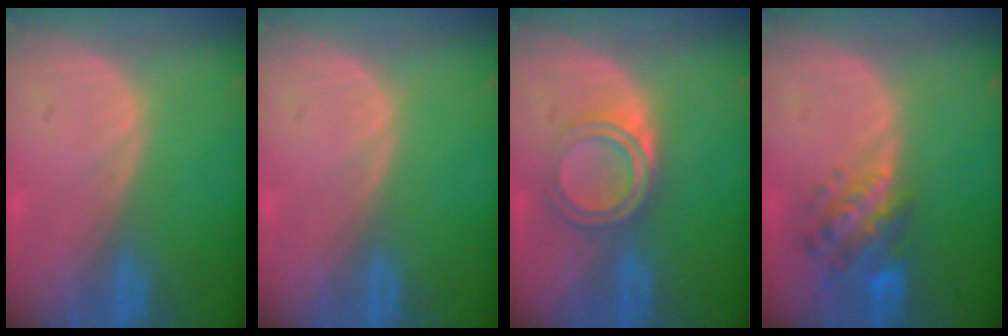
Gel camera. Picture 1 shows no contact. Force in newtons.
{"total": 0.0}
{"total": 4.8, "press": 4.7, "slide": 1.1}
{"total": 6.1, "press": 5.9, "slide": 1.5}